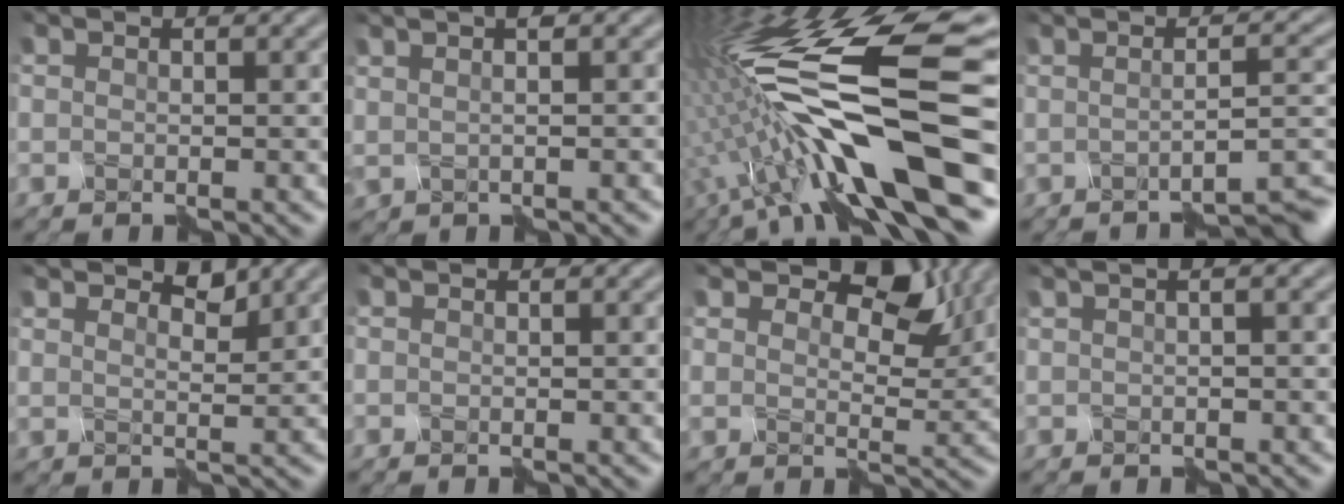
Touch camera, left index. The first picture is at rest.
{"total": 1.0, "force": [0.5, -0.8, 0.5], "torque": [-0.012, 0.000, 0.018]}
{"total": 15.2, "force": [-3.7, 2.6, 14.5], "torque": [-0.266, 0.026, -0.054]}
{"total": 4.2, "force": [-2.6, -0.5, 3.3], "torque": [-0.032, 0.001, -0.037]}
{"total": 1.6, "force": [1.5, -0.5, 0.1], "torque": [-0.008, -0.002, 0.028]}
{"total": 0.0}
{"total": 7.2, "force": [4.8, 3.2, 4.3], "torque": [-0.074, 0.009, 0.065]}
{"total": 1.0, "force": [-0.1, -0.9, 0.2], "torque": [-0.002, 0.006, 0.007]}